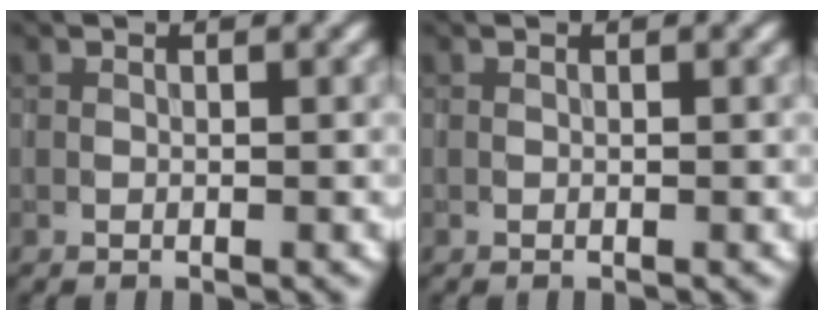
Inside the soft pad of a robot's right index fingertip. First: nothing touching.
{"total": 0.0}